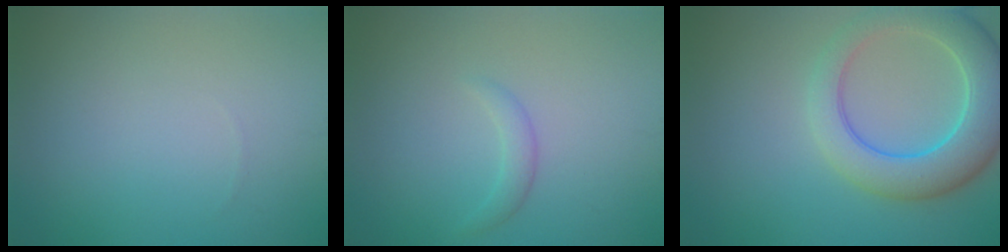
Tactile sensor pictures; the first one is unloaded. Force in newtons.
{"total": 1.3, "press": 1.3, "slide": 0.0}
{"total": 7.1, "press": 7.1, "slide": 0.6}